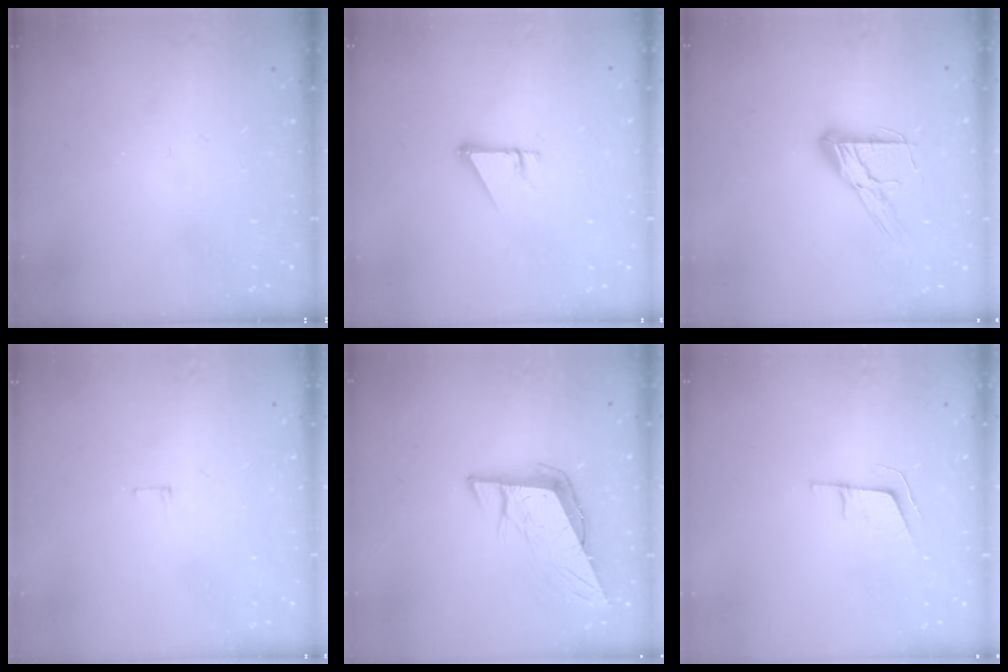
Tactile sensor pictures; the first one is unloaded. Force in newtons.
{"total": 2.7, "press": 2.7, "slide": 0.2}
{"total": 12.3, "press": 12.3, "slide": 1.0}
{"total": 3.8, "press": 3.8, "slide": 0.3}
{"total": 11.0, "press": 10.5, "slide": 3.0}
{"total": 6.1, "press": 5.5, "slide": 2.7}